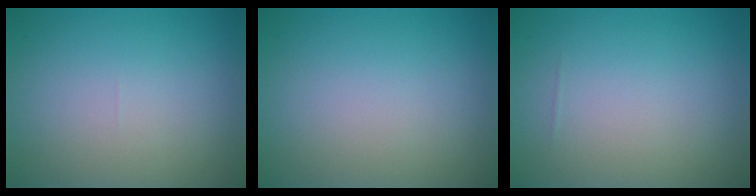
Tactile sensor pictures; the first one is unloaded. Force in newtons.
{"total": 0.0}
{"total": 0.0}